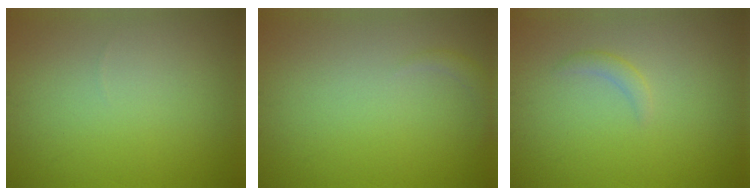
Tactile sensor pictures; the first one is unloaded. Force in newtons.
{"total": 0.9, "press": 0.9, "slide": 0.1}
{"total": 1.0, "press": 1.0, "slide": 0.0}